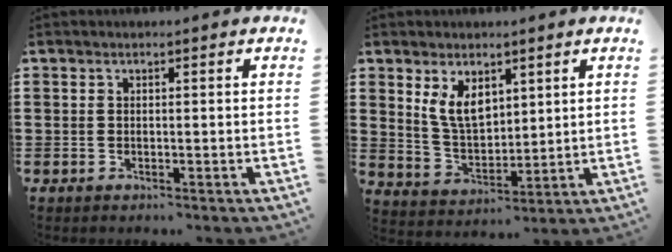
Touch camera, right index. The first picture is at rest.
{"total": 6.6, "force": [3.2, 3.9, 4.3], "torque": [-0.103, 0.004, 0.059]}